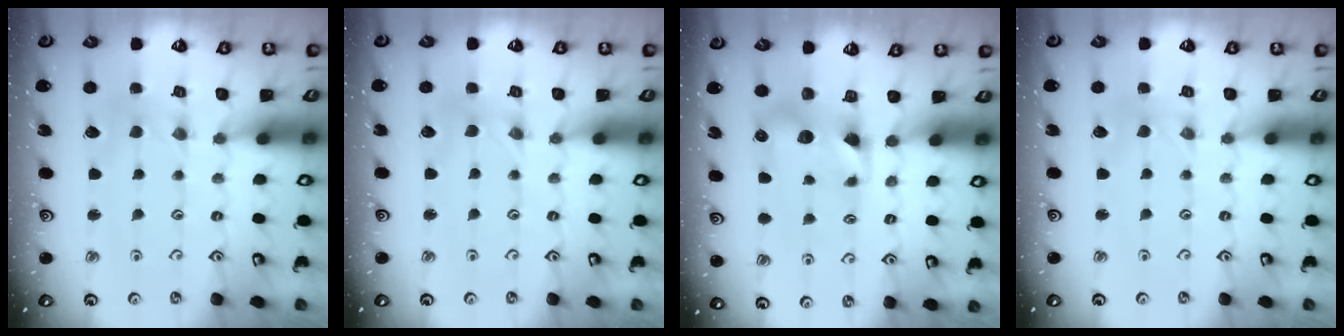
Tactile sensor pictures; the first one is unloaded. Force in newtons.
{"total": 0.0}
{"total": 7.0, "press": 7.0, "slide": 0.6}
{"total": 0.0}